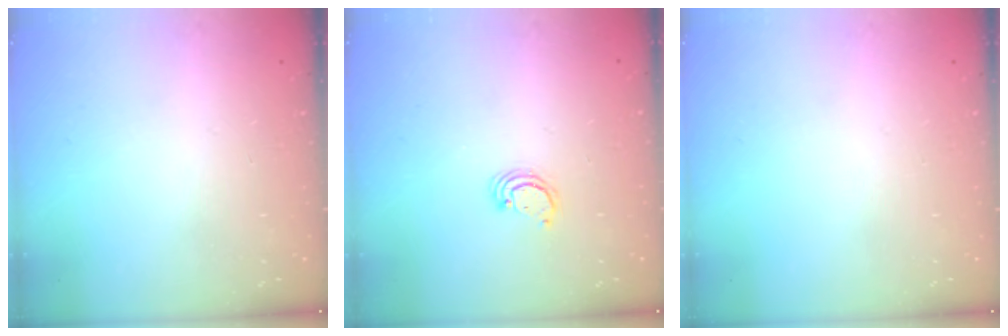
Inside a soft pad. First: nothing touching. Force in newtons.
{"total": 2.6, "press": 2.6, "slide": 0.3}
{"total": 0.0}